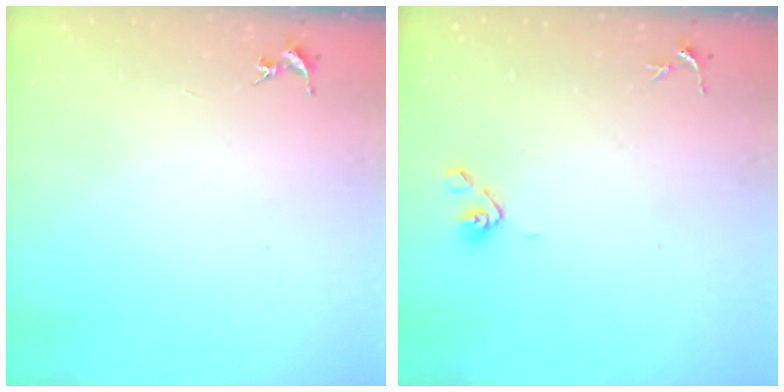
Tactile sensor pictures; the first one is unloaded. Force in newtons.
{"total": 5.9, "press": 5.4, "slide": 2.4}